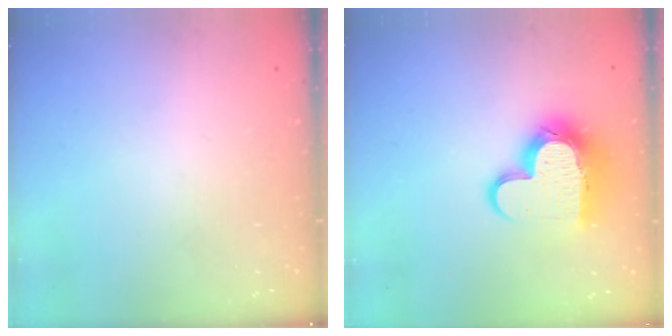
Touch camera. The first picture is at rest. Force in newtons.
{"total": 14.0, "press": 14.0, "slide": 1.0}